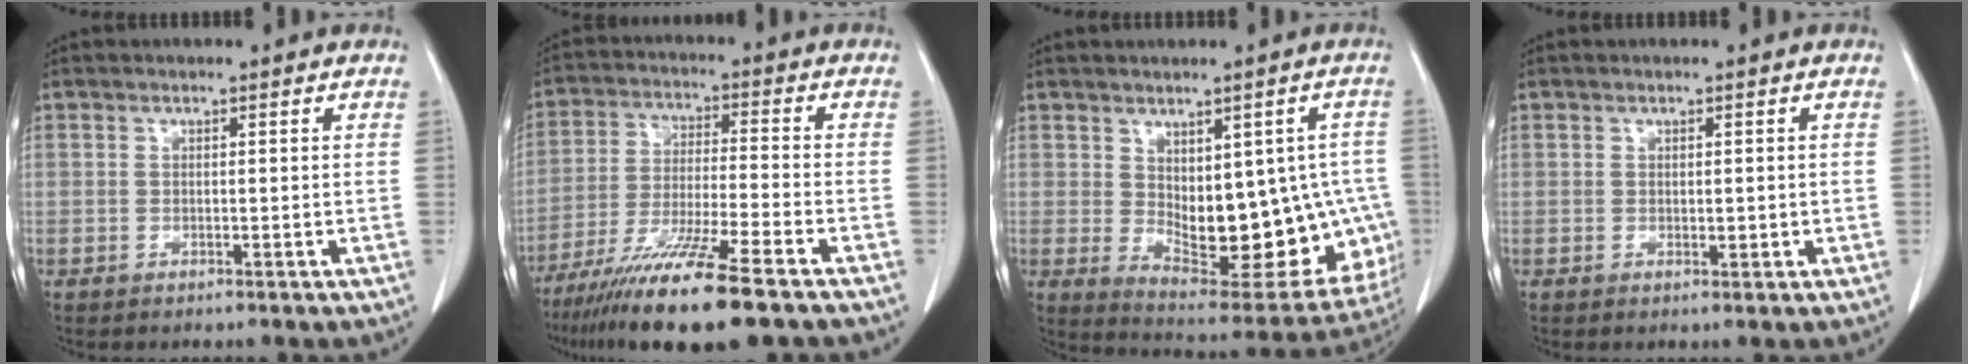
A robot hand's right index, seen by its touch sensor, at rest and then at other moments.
{"total": 14.5, "force": [-10.3, -0.2, 10.2], "torque": [-0.198, -0.046, -0.181]}
{"total": 18.6, "force": [-1.4, 8.8, 16.3], "torque": [-0.174, 0.005, 0.011]}
{"total": 1.1, "force": [0.0, 0.6, 1.0], "torque": [-0.012, -0.002, 0.003]}